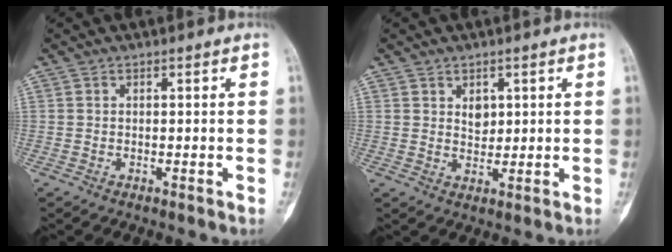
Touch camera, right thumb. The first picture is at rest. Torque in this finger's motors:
{"motor_torque": [-0.22, 0.22, 0.21, 0.19, 0.07]}